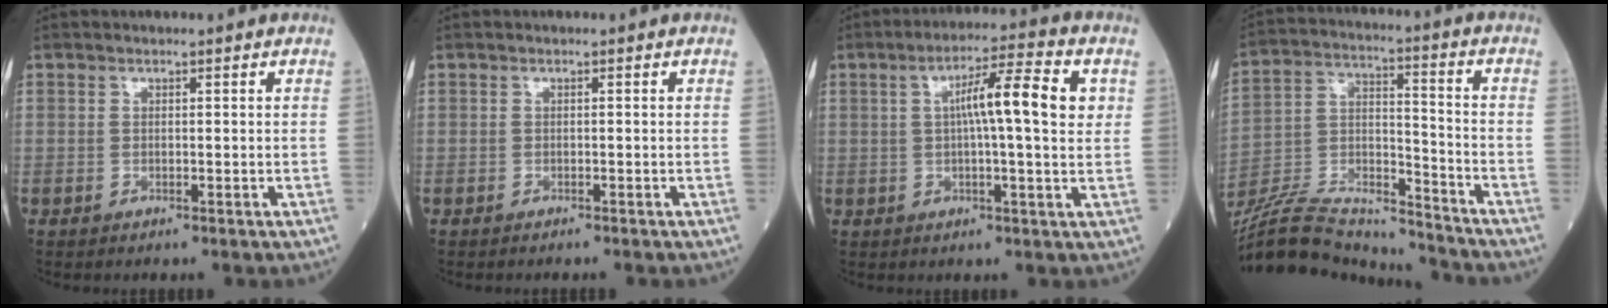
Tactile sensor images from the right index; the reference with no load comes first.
{"total": 0.9, "force": [-0.8, 0.1, 0.4], "torque": [-0.006, -0.001, -0.012]}
{"total": 10.1, "force": [2.1, 0.7, 9.8], "torque": [-0.155, 0.019, 0.028]}
{"total": 19.2, "force": [-18.2, 2.4, 5.5], "torque": [-0.122, 0.016, -0.315]}